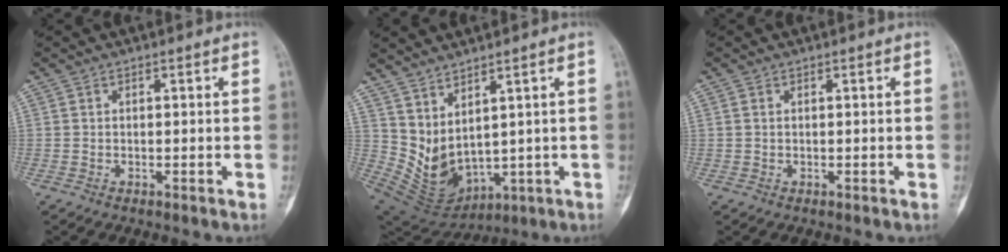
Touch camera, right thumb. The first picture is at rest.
{"total": 9.8, "force": [4.2, 5.0, 7.3], "torque": [-0.116, -0.031, 0.113]}
{"total": 0.5, "force": [0.2, 0.4, 0.3], "torque": [-0.006, 0.002, 0.005]}